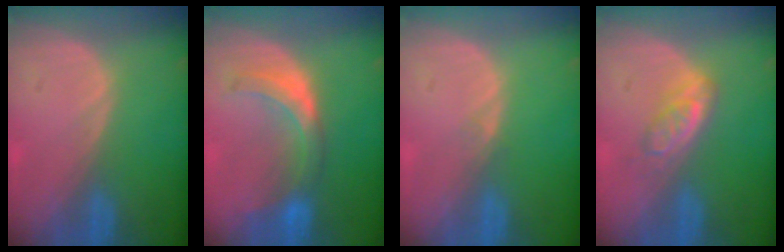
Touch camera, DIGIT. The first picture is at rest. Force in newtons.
{"total": 6.6, "press": 6.6, "slide": 0.6}
{"total": 0.7, "press": 0.7, "slide": 0.1}
{"total": 4.1, "press": 4.0, "slide": 0.3}